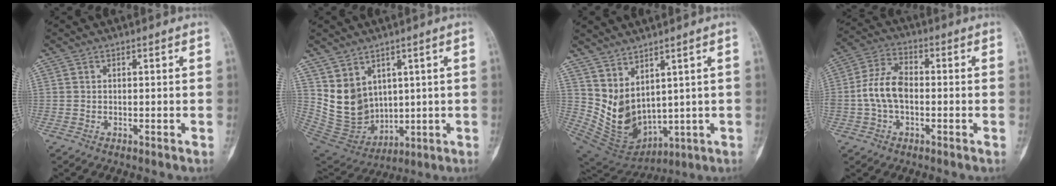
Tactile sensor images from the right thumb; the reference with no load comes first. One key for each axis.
{"total": 10.9, "fx": 3.8, "fy": 8.9, "fz": 5.0, "tx": -0.063, "ty": -0.026, "tz": 0.109}
{"total": 11.5, "fx": 4.2, "fy": 6.7, "fz": 8.4, "tx": -0.125, "ty": -0.036, "tz": 0.117}
{"total": 8.9, "fx": -1.1, "fy": 5.5, "fz": 6.9, "tx": -0.132, "ty": 0.030, "tz": -0.027}